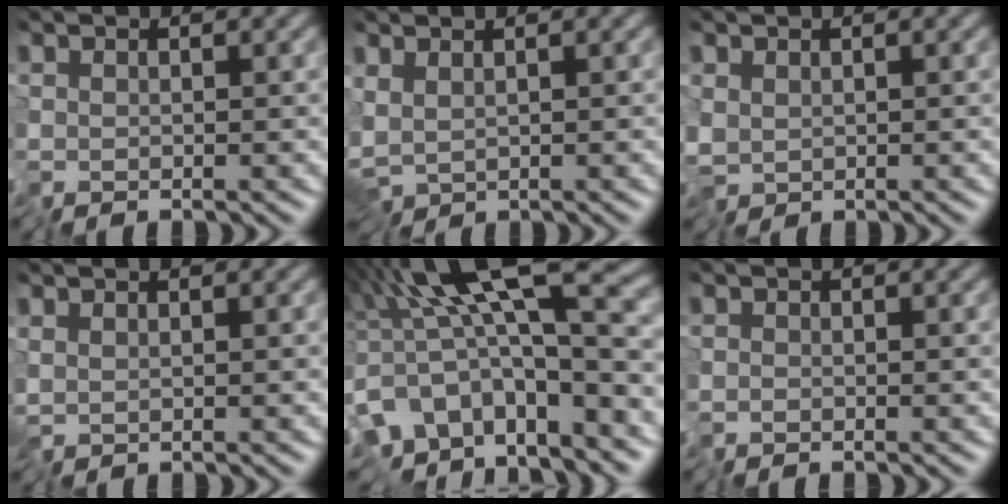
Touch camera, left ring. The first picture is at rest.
{"total": 3.2, "force": [-1.2, 1.6, 2.5], "torque": [-0.047, -0.007, -0.024]}
{"total": 1.9, "force": [-0.2, 1.4, 1.3], "torque": [-0.027, 0.000, -0.011]}
{"total": 0.7, "force": [0.2, 0.3, 0.7], "torque": [-0.016, -0.002, 0.004]}
{"total": 13.2, "force": [-2.5, 5.5, 11.8], "torque": [-0.200, 0.003, -0.035]}
{"total": 0.6, "force": [-0.5, 0.2, -0.1], "torque": [0.002, 0.000, -0.013]}